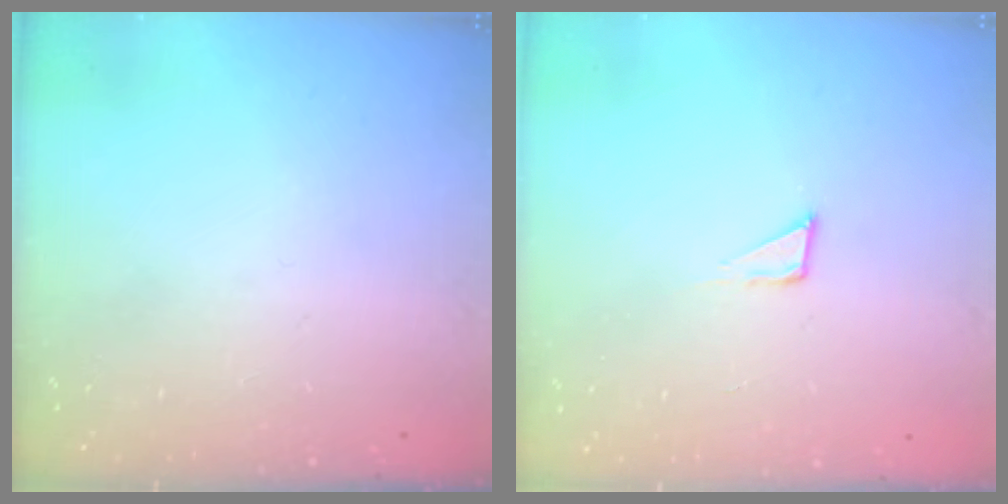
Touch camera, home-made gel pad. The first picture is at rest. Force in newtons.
{"total": 2.1, "press": 2.1, "slide": 0.1}